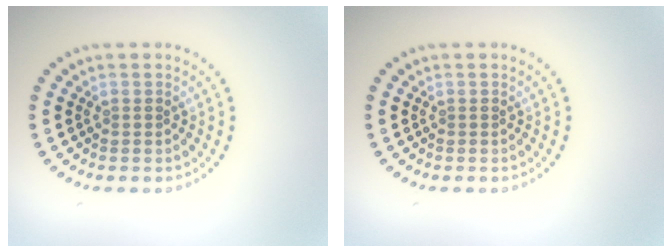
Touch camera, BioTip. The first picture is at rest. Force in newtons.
{"total": 0.0}